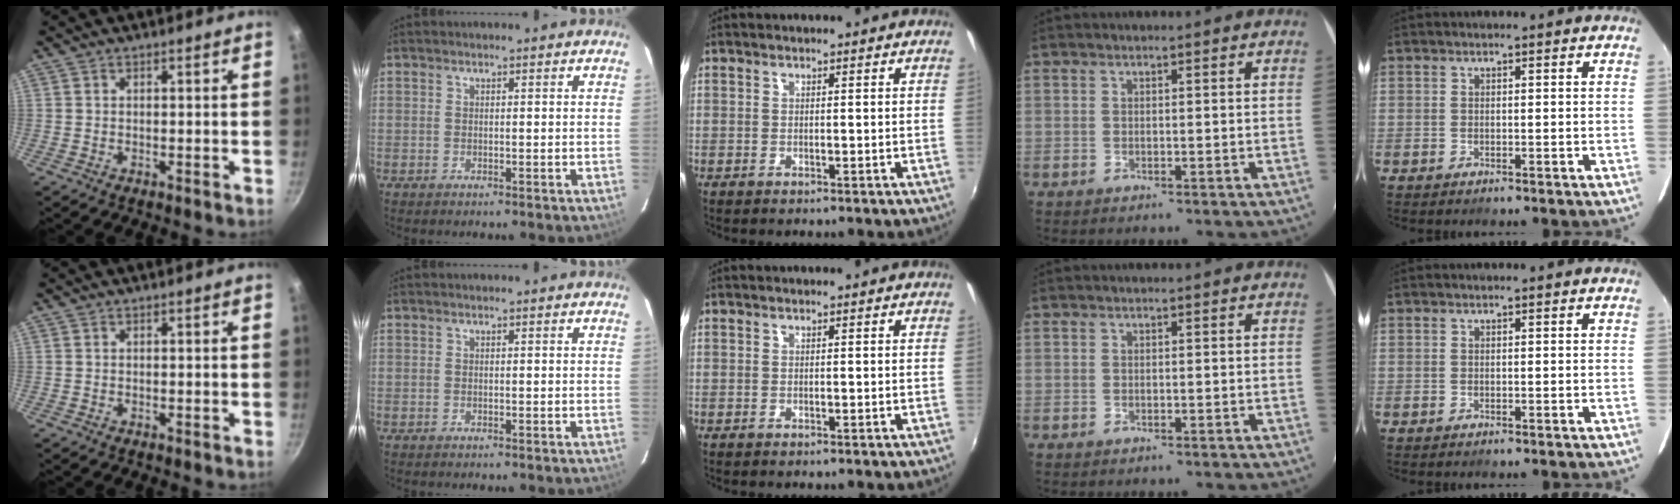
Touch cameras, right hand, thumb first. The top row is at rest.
{}